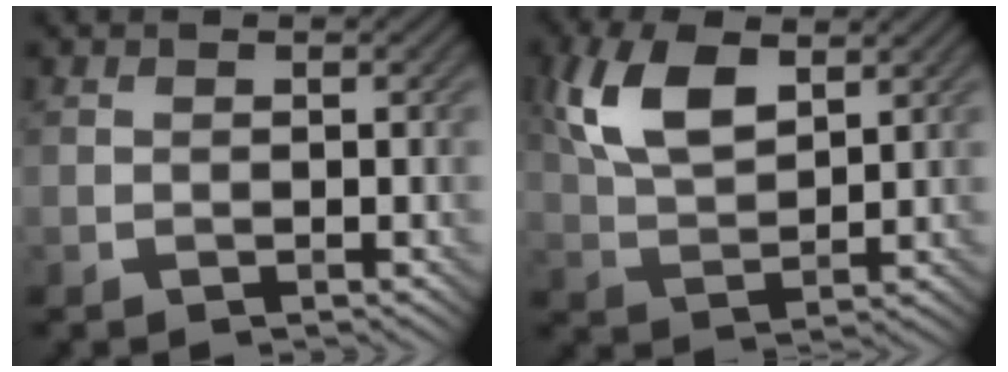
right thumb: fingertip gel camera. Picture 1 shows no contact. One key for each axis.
{"total": 8.2, "fx": 3.6, "fy": 3.8, "fz": 6.3, "tx": -0.148, "ty": 0.009, "tz": 0.071}